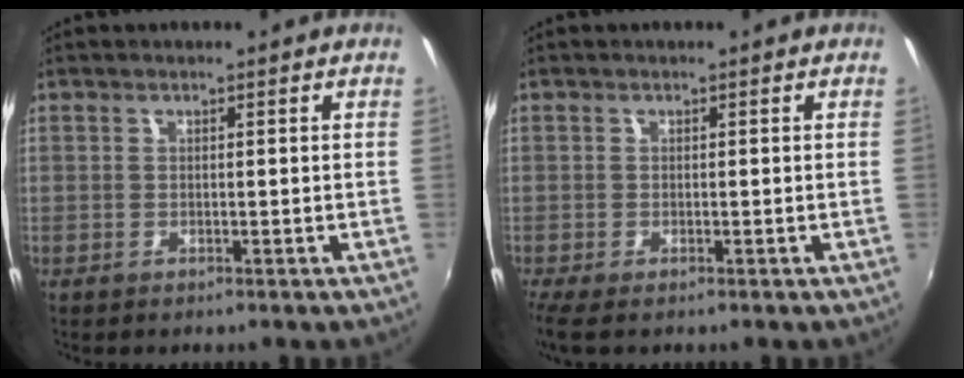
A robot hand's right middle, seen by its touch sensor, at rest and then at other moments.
{"total": 2.7, "force": [-1.6, 0.4, 2.1], "torque": [-0.046, -0.010, -0.026]}